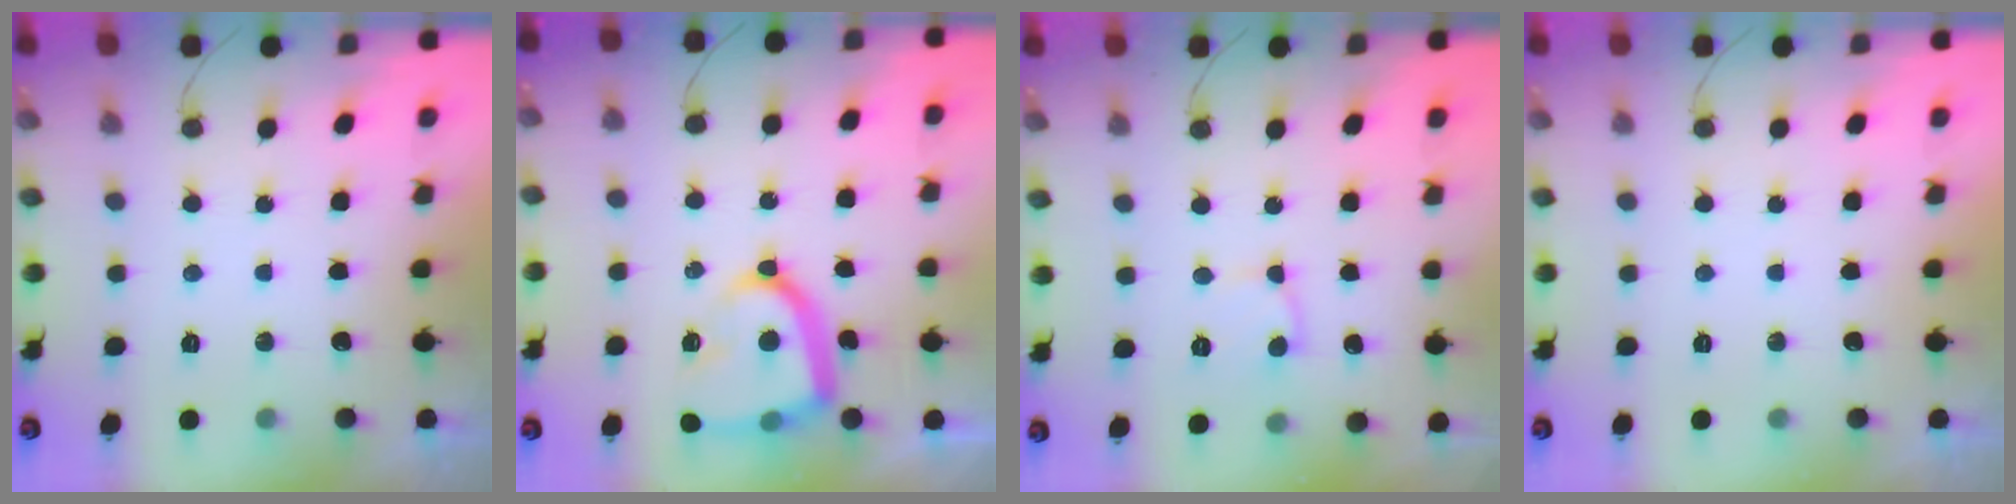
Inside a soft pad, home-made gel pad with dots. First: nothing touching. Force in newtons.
{"total": 16.1, "press": 16.1, "slide": 1.6}
{"total": 4.0, "press": 3.9, "slide": 0.5}
{"total": 0.0}